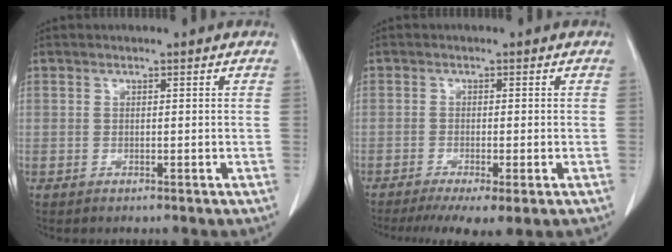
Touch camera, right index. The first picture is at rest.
{"total": 7.7, "force": [-5.2, 1.1, 5.6], "torque": [-0.080, -0.020, -0.082]}